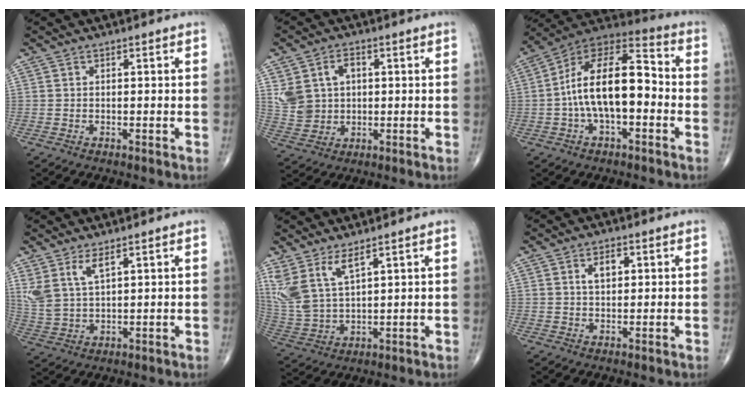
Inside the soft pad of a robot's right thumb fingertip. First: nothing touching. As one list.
[{"total": 8.5, "force": [2.1, 6.6, 4.9], "torque": [-0.073, 0.000, 0.049]}, {"total": 17.5, "force": [-1.8, 8.5, 15.1], "torque": [-0.254, 0.051, -0.042]}, {"total": 6.3, "force": [3.6, 2.4, 4.7], "torque": [-0.103, -0.017, 0.083]}, {"total": 9.5, "force": [5.8, 3.3, 6.7], "torque": [-0.156, -0.028, 0.135]}, {"total": 3.5, "force": [1.1, 2.0, 2.7], "torque": [-0.041, 0.002, 0.020]}]